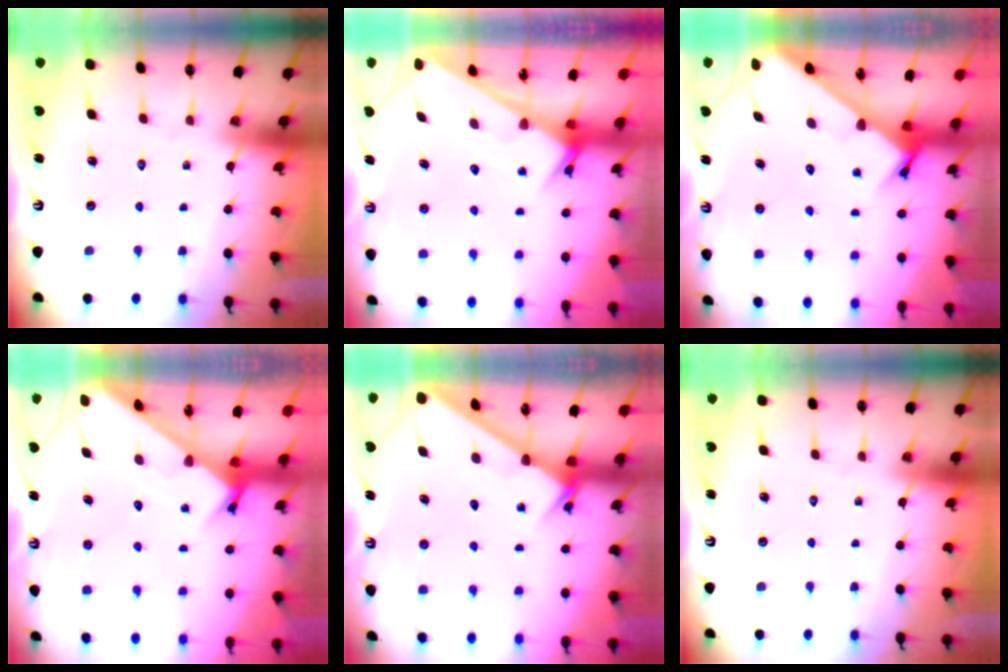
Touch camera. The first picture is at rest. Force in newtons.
{"total": 2.5, "press": 2.5, "slide": 0.1}
{"total": 3.4, "press": 3.4, "slide": 0.2}
{"total": 2.3, "press": 2.3, "slide": 0.0}
{"total": 2.3, "press": 2.3, "slide": 0.2}
{"total": 0.0}